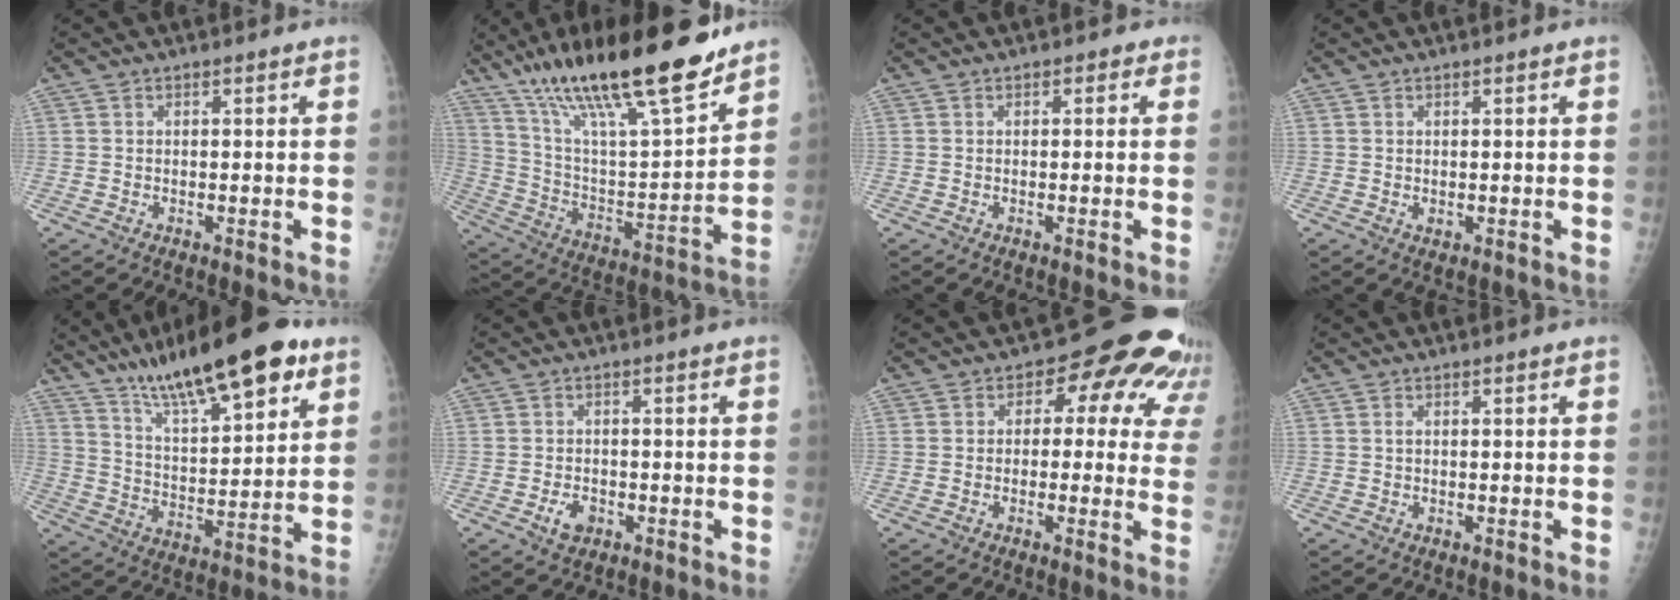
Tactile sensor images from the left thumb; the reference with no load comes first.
{"total": 26.1, "force": [18.7, 5.1, 17.4], "torque": [-0.277, -0.066, 0.325]}
{"total": 1.0, "force": [0.5, 0.8, 0.5], "torque": [0.007, 0.002, -0.001]}
{"total": 1.1, "force": [0.5, 0.5, 0.9], "torque": [-0.013, -0.003, 0.012]}
{"total": 20.7, "force": [13.2, 5.7, 15.0], "torque": [-0.219, -0.043, 0.220]}
{"total": 2.8, "force": [-1.1, 1.8, 1.7], "torque": [-0.026, 0.003, -0.015]}
{"total": 13.4, "force": [5.9, 8.1, 8.9], "torque": [-0.050, 0.000, 0.046]}
{"total": 0.6, "force": [0.2, 0.2, 0.5], "torque": [-0.013, 0.003, 0.004]}